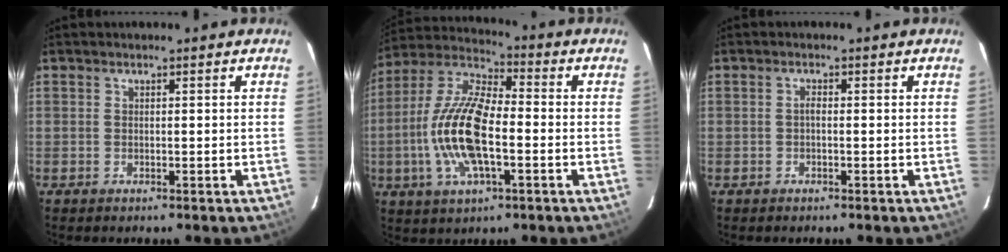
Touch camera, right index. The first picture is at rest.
{"total": 16.2, "force": [-3.1, 6.2, 14.7], "torque": [-0.302, 0.002, -0.066]}
{"total": 0.8, "force": [-0.3, 0.3, 0.6], "torque": [-0.012, 0.006, -0.006]}